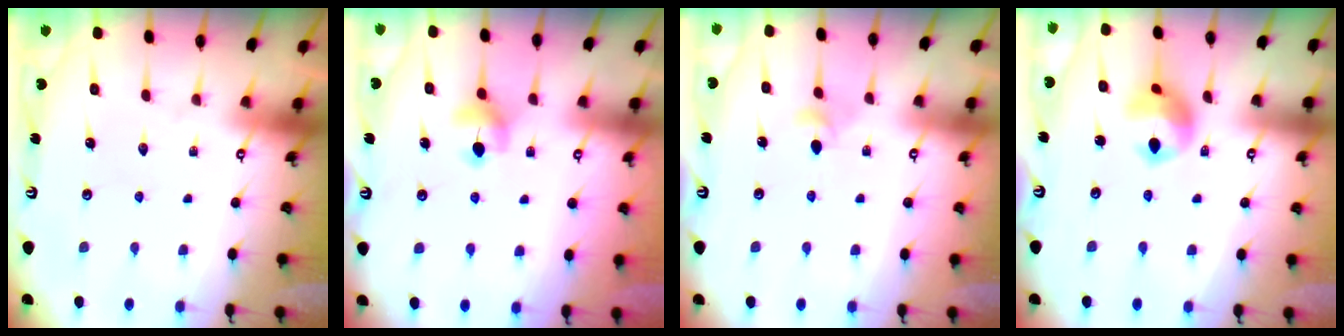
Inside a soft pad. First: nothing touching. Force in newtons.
{"total": 5.6, "press": 5.5, "slide": 0.7}
{"total": 3.9, "press": 3.8, "slide": 0.9}
{"total": 9.6, "press": 9.6, "slide": 0.7}